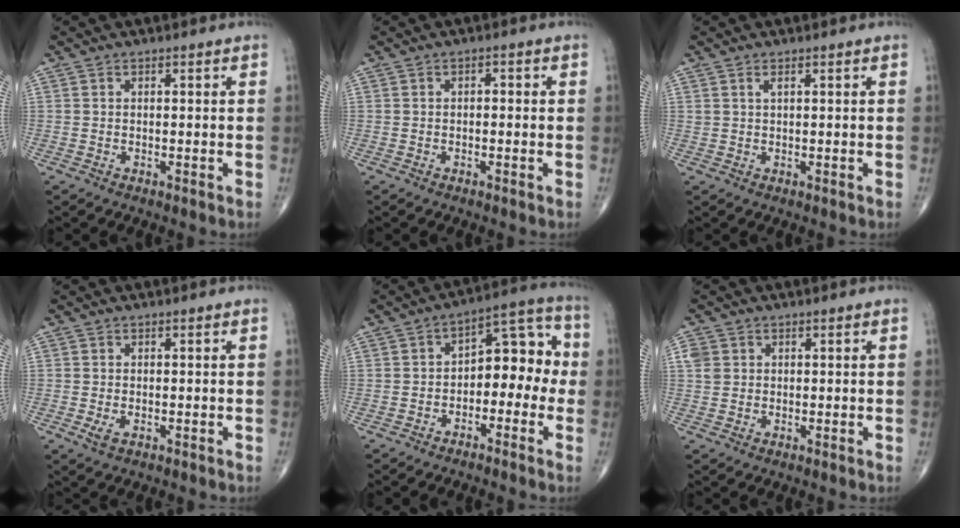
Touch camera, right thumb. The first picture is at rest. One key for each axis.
{"total": 1.1, "fx": 0.0, "fy": 0.6, "fz": 0.9, "tx": -0.012, "ty": 0.005, "tz": -0.003}
{"total": 1.0, "fx": 0.6, "fy": 0.2, "fz": 0.7, "tx": -0.015, "ty": 0.002, "tz": 0.013}
{"total": 1.7, "fx": -0.6, "fy": 0.8, "fz": 1.4, "tx": -0.028, "ty": -0.004, "tz": -0.010}
{"total": 9.2, "fx": -1.4, "fy": 5.6, "fz": 7.1, "tx": -0.057, "ty": 0.049, "tz": -0.032}
{"total": 2.7, "fx": 0.8, "fy": 2.3, "fz": 1.1, "tx": -0.015, "ty": 0.003, "tz": 0.019}